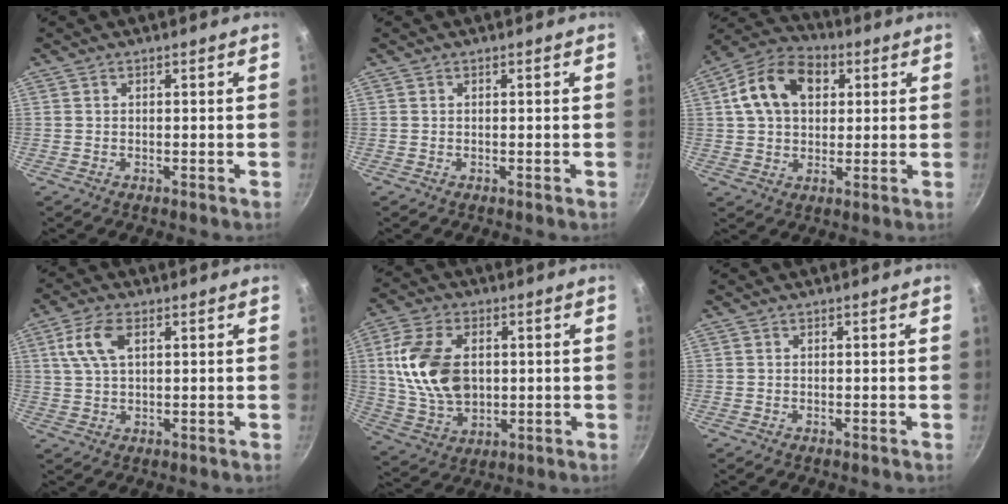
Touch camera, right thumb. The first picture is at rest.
{"total": 0.0}
{"total": 13.9, "force": [3.9, 9.8, 9.0], "torque": [-0.134, 0.016, 0.049]}
{"total": 7.0, "force": [2.3, 3.6, 5.5], "torque": [-0.111, 0.006, 0.044]}
{"total": 15.7, "force": [1.8, 10.3, 11.8], "torque": [-0.209, -0.004, 0.042]}
{"total": 0.0}